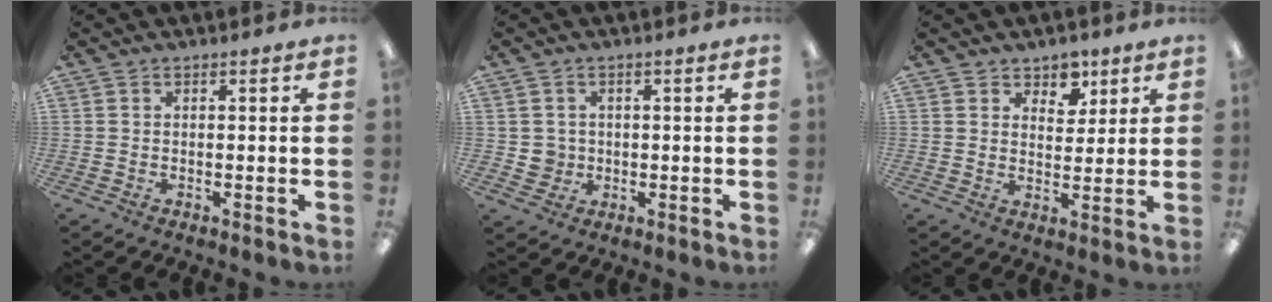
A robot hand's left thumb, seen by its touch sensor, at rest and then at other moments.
{"total": 3.4, "force": [0.4, 3.4, 0.3], "torque": [-0.005, 0.003, 0.006]}
{"total": 6.2, "force": [4.4, 4.2, 1.3], "torque": [-0.006, -0.024, 0.074]}